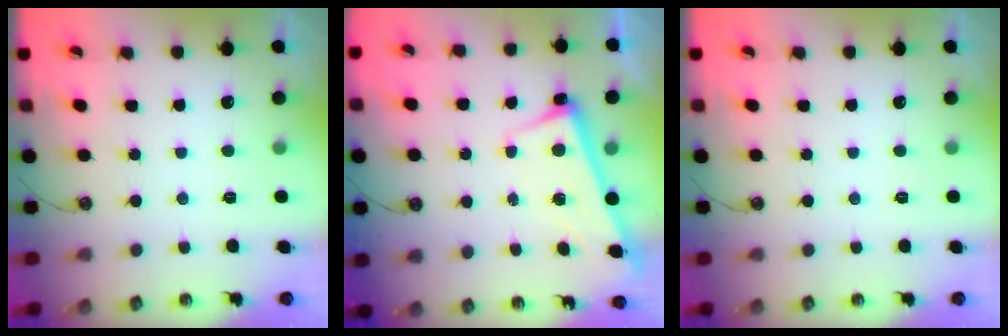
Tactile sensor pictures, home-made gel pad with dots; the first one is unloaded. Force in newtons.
{"total": 2.5, "press": 2.5, "slide": 0.7}
{"total": 0.0}